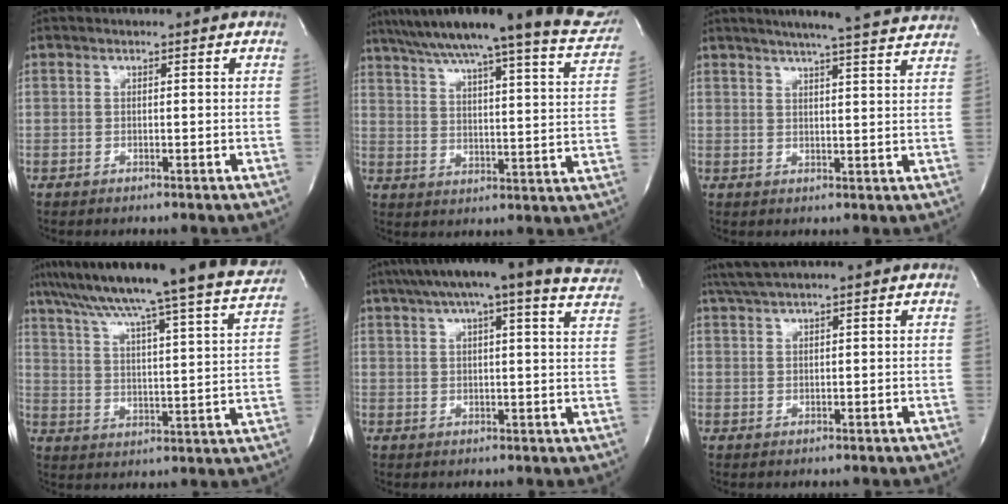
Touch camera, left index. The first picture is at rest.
{"total": 25.3, "force": [21.6, 1.9, 13.0], "torque": [-0.195, -0.027, 0.278]}
{"total": 14.8, "force": [13.5, 0.0, 6.2], "torque": [-0.100, -0.004, 0.164]}
{"total": 27.1, "force": [24.2, -0.6, 12.3], "torque": [-0.203, -0.049, 0.323]}
{"total": 22.3, "force": [18.7, 2.6, 11.9], "torque": [-0.187, 0.020, 0.229]}
{"total": 4.4, "force": [3.7, -0.7, 2.2], "torque": [-0.041, 0.025, 0.074]}